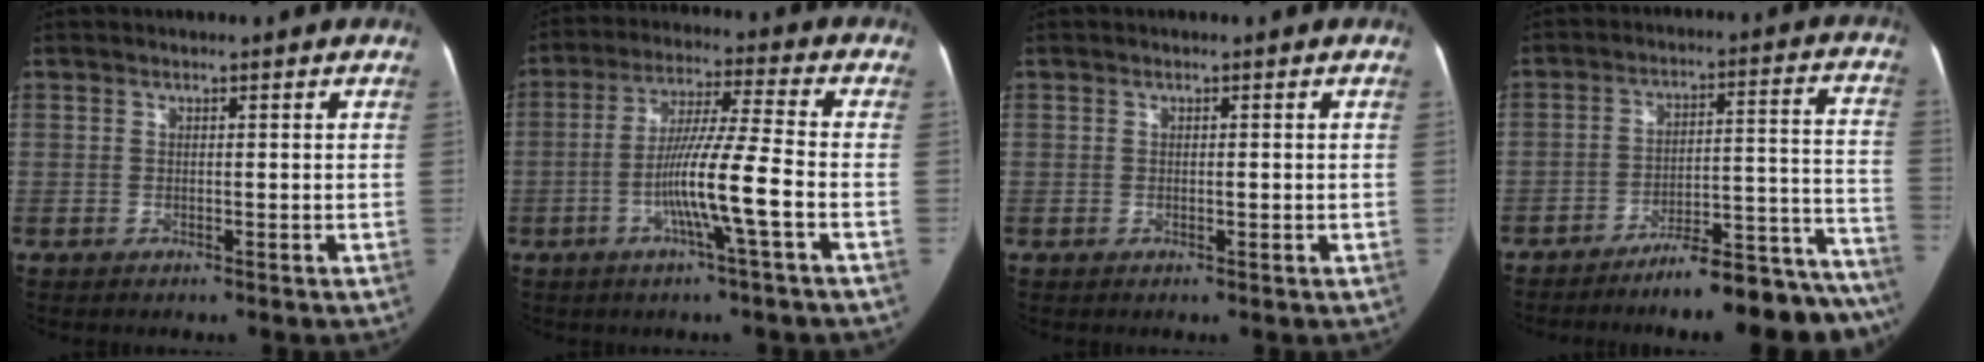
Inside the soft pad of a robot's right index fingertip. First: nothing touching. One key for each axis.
{"total": 11.1, "fx": -3.5, "fy": -0.7, "fz": 10.5, "tx": -0.195, "ty": 0.000, "tz": -0.068}
{"total": 0.9, "fx": -0.1, "fy": 0.5, "fz": 0.8, "tx": -0.013, "ty": 0.000, "tz": -0.002}
{"total": 17.5, "fx": -15.8, "fy": 2.5, "fz": 7.3, "tx": -0.030, "ty": 0.065, "tz": -0.225}